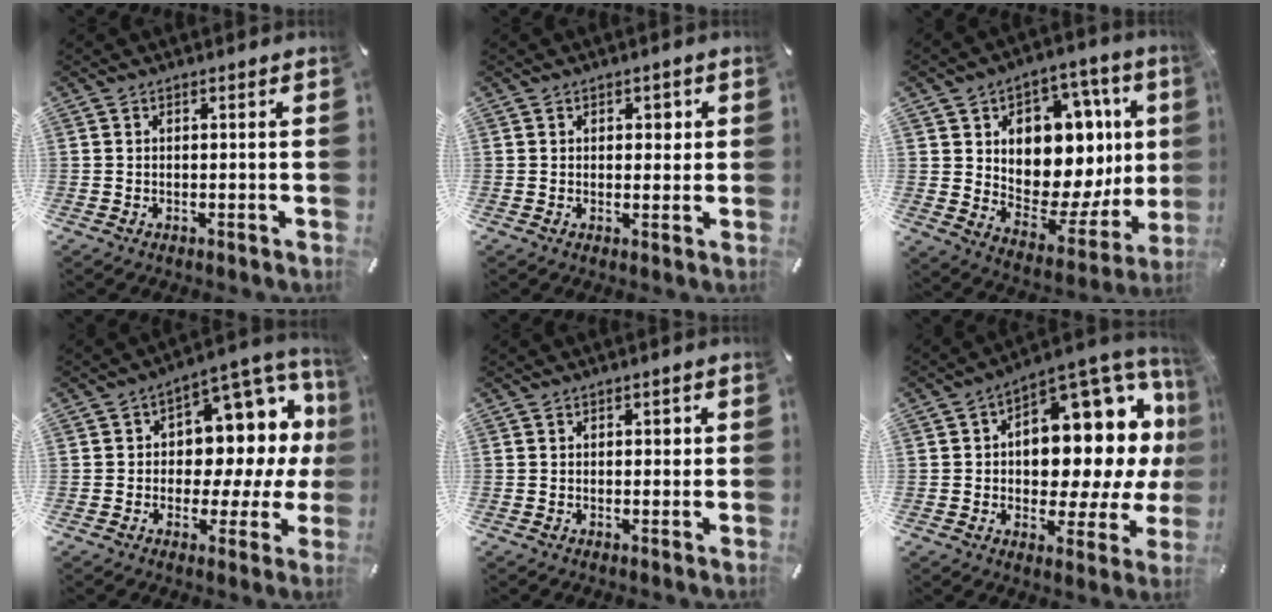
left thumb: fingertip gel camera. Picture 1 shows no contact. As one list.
[{"total": 2.1, "force": [0.6, 1.6, 1.2], "torque": [-0.002, -0.003, 0.003]}, {"total": 15.5, "force": [4.5, 10.7, 10.2], "torque": [-0.120, -0.067, 0.074]}, {"total": 12.6, "force": [3.5, 8.8, 8.4], "torque": [-0.096, -0.051, 0.061]}, {"total": 1.3, "force": [0.3, 1.0, 0.9], "torque": [0.000, 0.000, 0.001]}, {"total": 17.6, "force": [5.8, 10.5, 12.8], "torque": [-0.137, -0.080, 0.096]}]